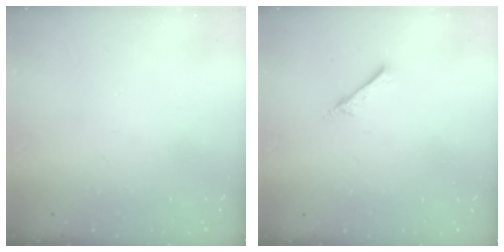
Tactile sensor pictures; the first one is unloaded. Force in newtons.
{"total": 2.6, "press": 2.6, "slide": 0.3}